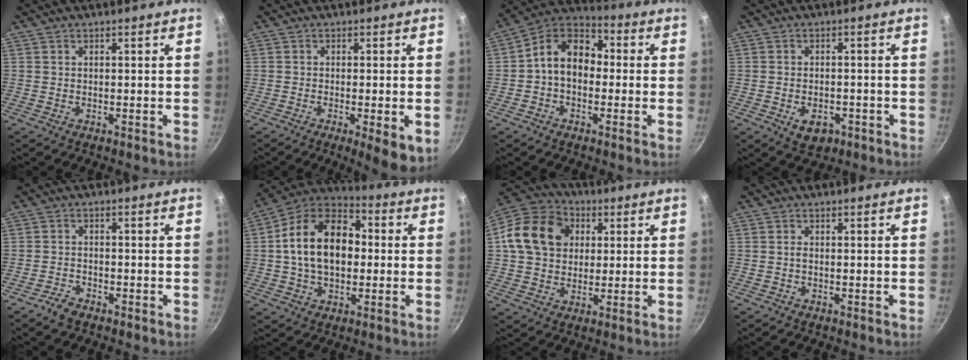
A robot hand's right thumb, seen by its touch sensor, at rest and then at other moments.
{"total": 6.9, "force": [-2.2, 1.6, 6.3], "torque": [-0.084, -0.004, -0.027]}
{"total": 11.3, "force": [-0.3, 8.2, 7.7], "torque": [-0.093, 0.041, -0.031]}
{"total": 5.3, "force": [-2.3, 3.4, 3.3], "torque": [-0.039, 0.011, -0.025]}
{"total": 2.8, "force": [-2.3, 1.1, 1.2], "torque": [-0.026, 0.021, -0.044]}
{"total": 17.8, "force": [0.7, 12.0, 13.1], "torque": [-0.193, 0.033, -0.004]}
{"total": 16.0, "force": [3.4, 12.9, 9.0], "torque": [-0.146, 0.022, 0.045]}
{"total": 0.6, "force": [-0.2, 0.3, 0.5], "torque": [-0.010, 0.004, -0.004]}